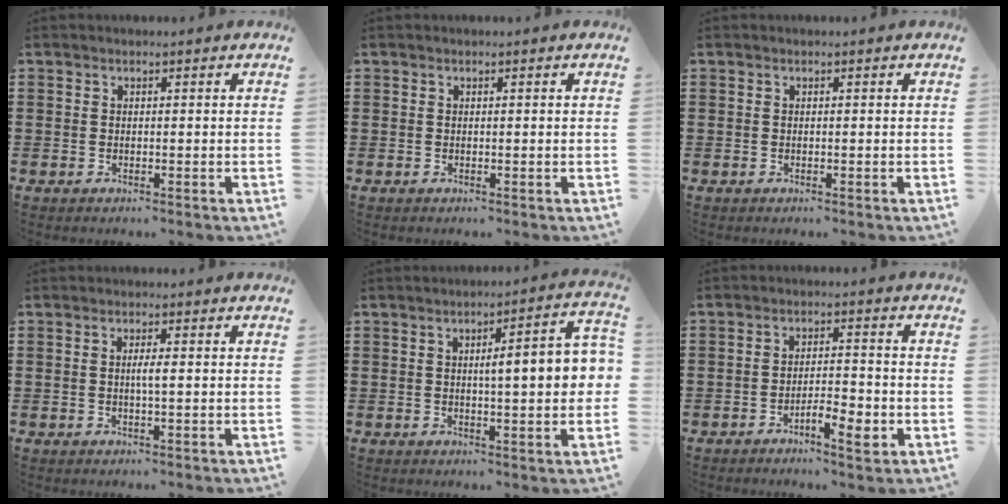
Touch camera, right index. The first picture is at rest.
{"total": 0.0}
{"total": 0.0}
{"total": 1.8, "force": [0.0, 0.1, 1.8], "torque": [-0.034, -0.003, -0.002]}
{"total": 7.3, "force": [0.5, 1.3, 7.2], "torque": [-0.106, -0.007, -0.001]}
{"total": 4.8, "force": [-2.8, 1.3, 3.7], "torque": [-0.059, 0.006, -0.049]}